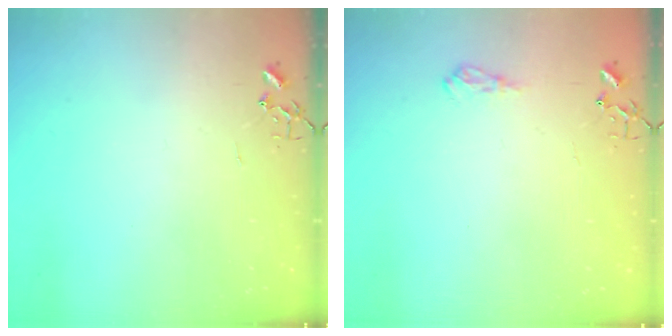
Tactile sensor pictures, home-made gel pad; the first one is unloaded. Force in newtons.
{"total": 8.2, "press": 8.2, "slide": 0.9}